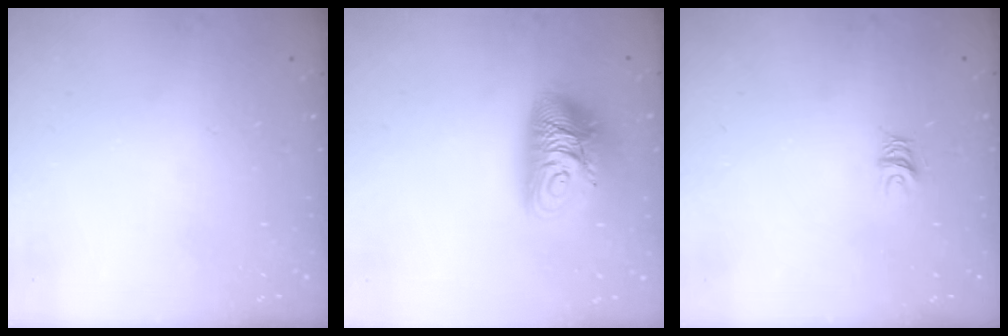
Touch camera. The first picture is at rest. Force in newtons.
{"total": 12.2, "press": 12.1, "slide": 1.2}
{"total": 6.2, "press": 6.2, "slide": 0.5}